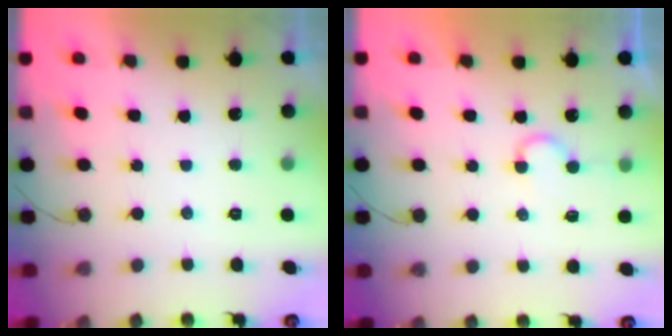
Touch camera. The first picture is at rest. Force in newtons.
{"total": 4.6, "press": 4.5, "slide": 0.5}